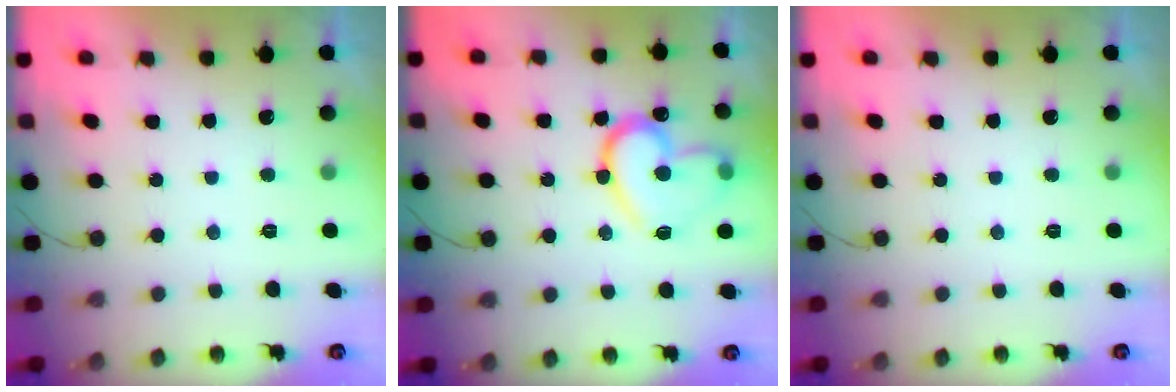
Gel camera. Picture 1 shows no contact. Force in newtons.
{"total": 18.2, "press": 18.2, "slide": 1.3}
{"total": 0.0}